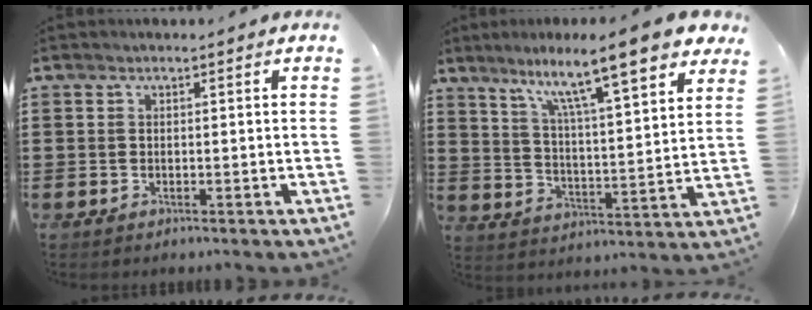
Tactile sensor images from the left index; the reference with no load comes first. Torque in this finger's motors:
{"motor_torque": [1.15, -0.99, 1.05, 0.21]}